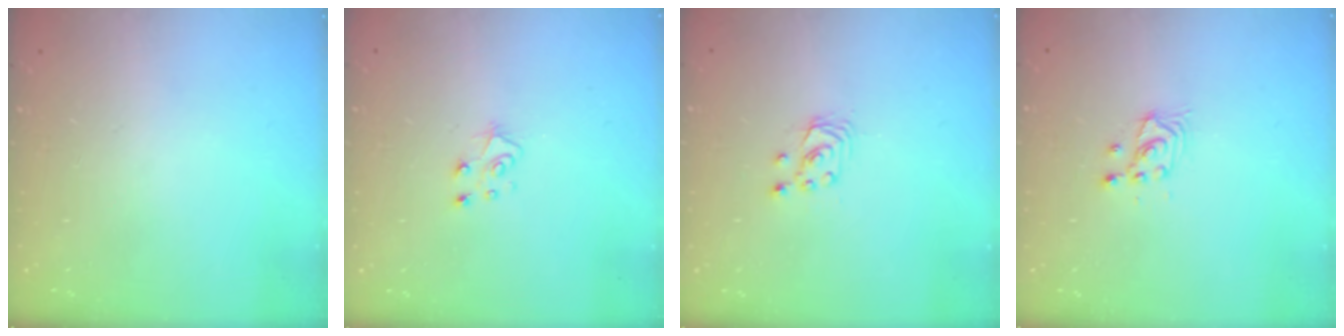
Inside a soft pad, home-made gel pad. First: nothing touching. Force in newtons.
{"total": 5.6, "press": 5.6, "slide": 0.4}
{"total": 2.5, "press": 2.5, "slide": 0.3}
{"total": 3.8, "press": 3.8, "slide": 0.4}